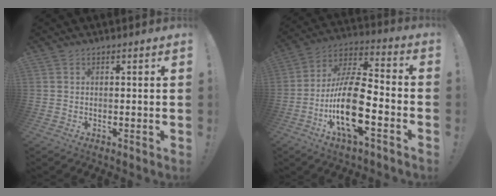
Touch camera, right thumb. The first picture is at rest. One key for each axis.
{"total": 20.6, "fx": -6.0, "fy": 8.0, "fz": 18.0, "tx": -0.342, "ty": 0.024, "tz": -0.103}